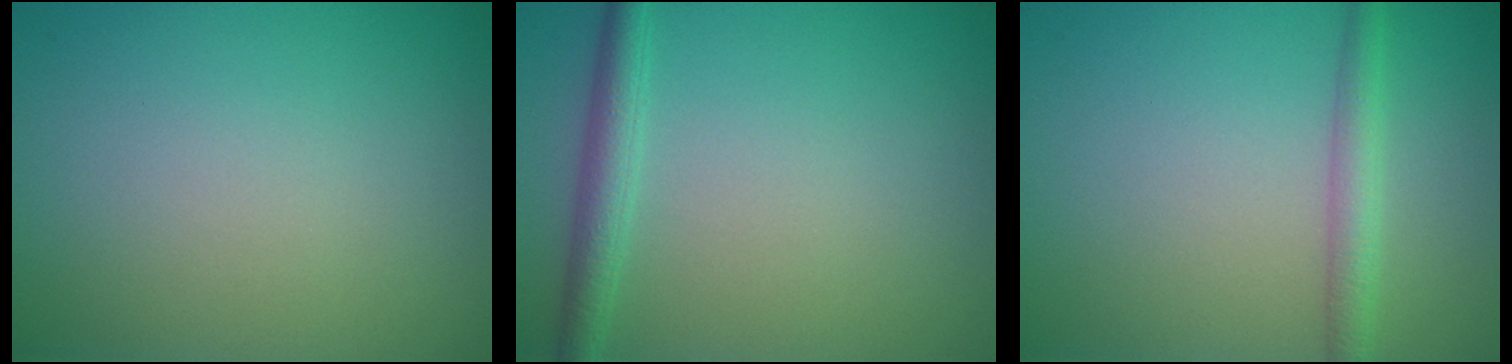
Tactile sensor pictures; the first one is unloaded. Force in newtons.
{"total": 2.4, "press": 2.4, "slide": 0.0}
{"total": 2.3, "press": 2.3, "slide": 0.1}